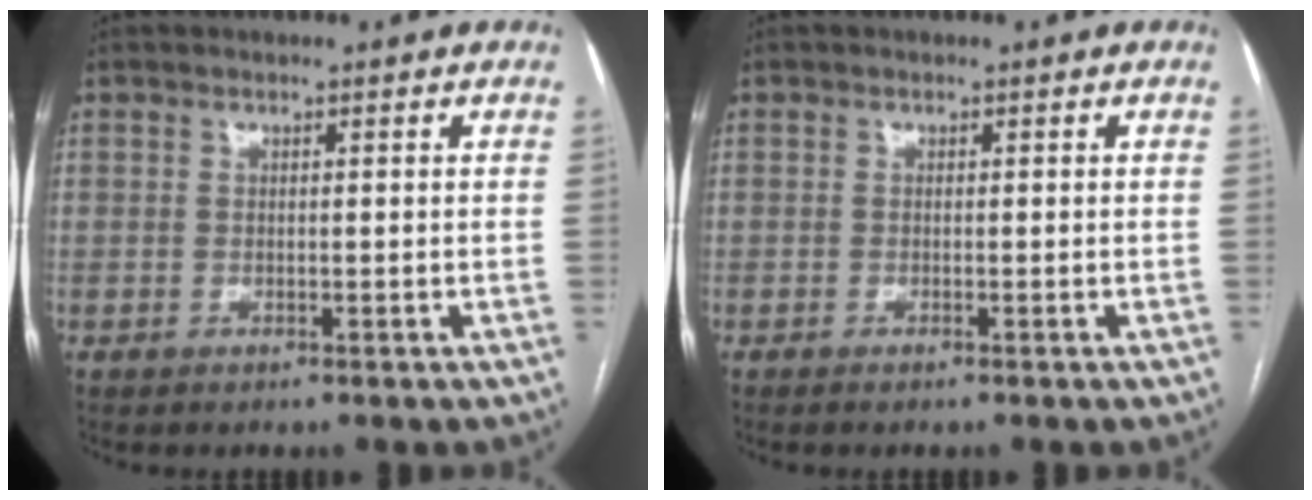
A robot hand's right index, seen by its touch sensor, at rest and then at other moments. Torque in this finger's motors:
{"motor_torque": [0.00, -0.02, 0.11, 0.01]}